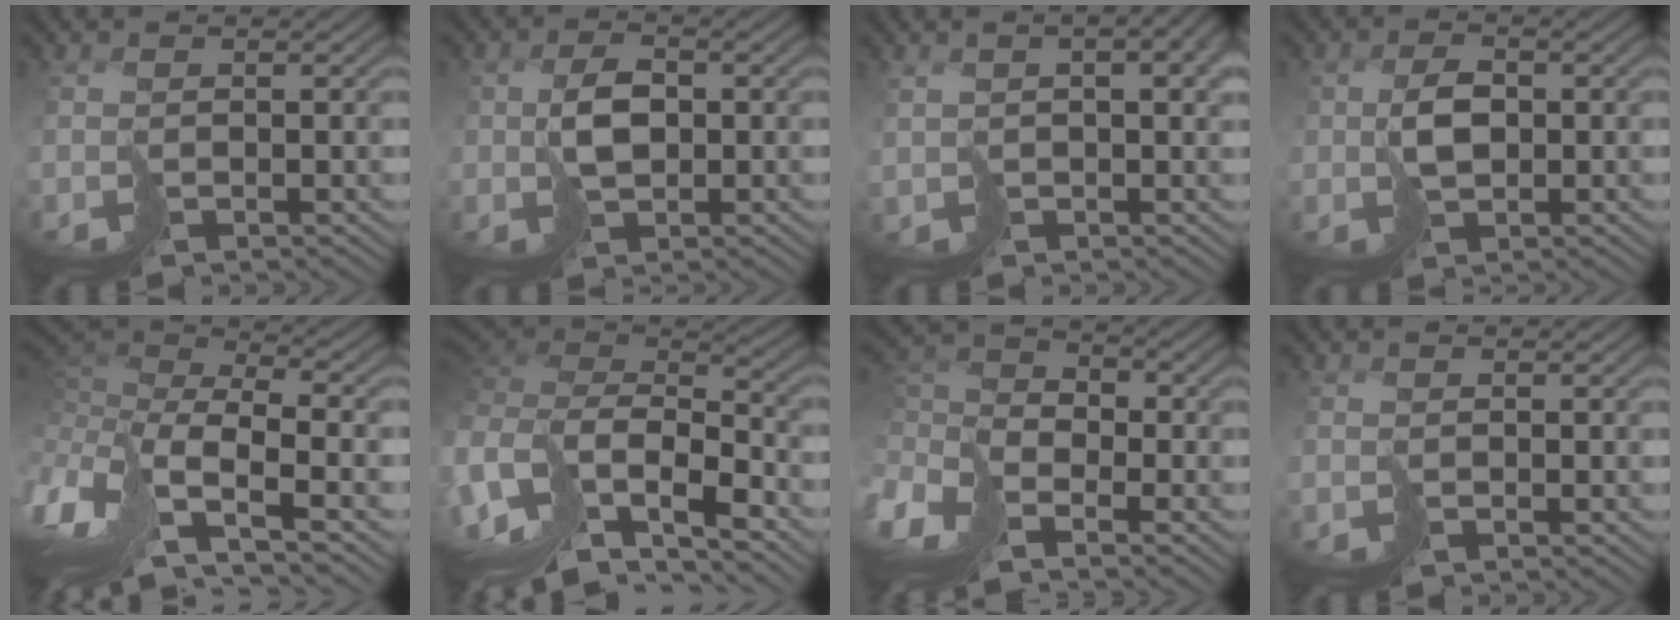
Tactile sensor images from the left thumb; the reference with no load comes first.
{"total": 3.9, "force": [0.6, 2.5, 2.9], "torque": [-0.058, 0.006, 0.018]}
{"total": 6.5, "force": [2.0, 3.2, 5.3], "torque": [-0.105, -0.010, 0.061]}
{"total": 3.5, "force": [0.5, 2.3, 2.6], "torque": [-0.052, 0.004, 0.018]}
{"total": 11.2, "force": [-3.4, 4.2, 9.9], "torque": [-0.278, -0.011, -0.034]}
{"total": 12.4, "force": [-2.8, 5.9, 10.5], "torque": [-0.268, -0.007, -0.020]}
{"total": 8.8, "force": [-3.6, 5.1, 6.2], "torque": [-0.182, -0.014, -0.073]}
{"total": 0.0}